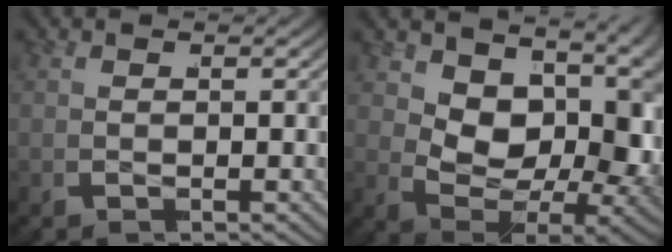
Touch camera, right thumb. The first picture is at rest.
{"total": 15.5, "force": [-0.1, 9.5, 12.3], "torque": [-0.228, -0.057, 0.028]}